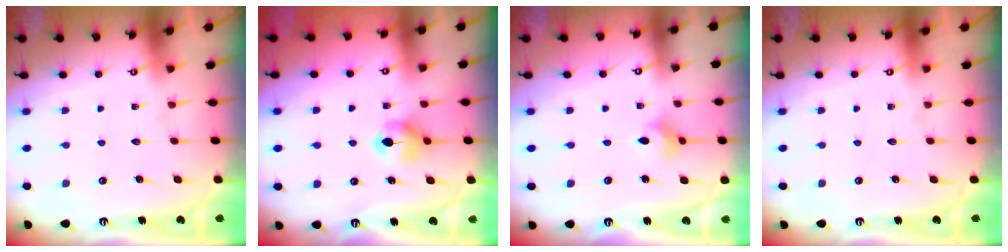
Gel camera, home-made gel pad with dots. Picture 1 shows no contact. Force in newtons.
{"total": 5.8, "press": 5.7, "slide": 0.8}
{"total": 4.0, "press": 4.0, "slide": 0.8}
{"total": 0.0}